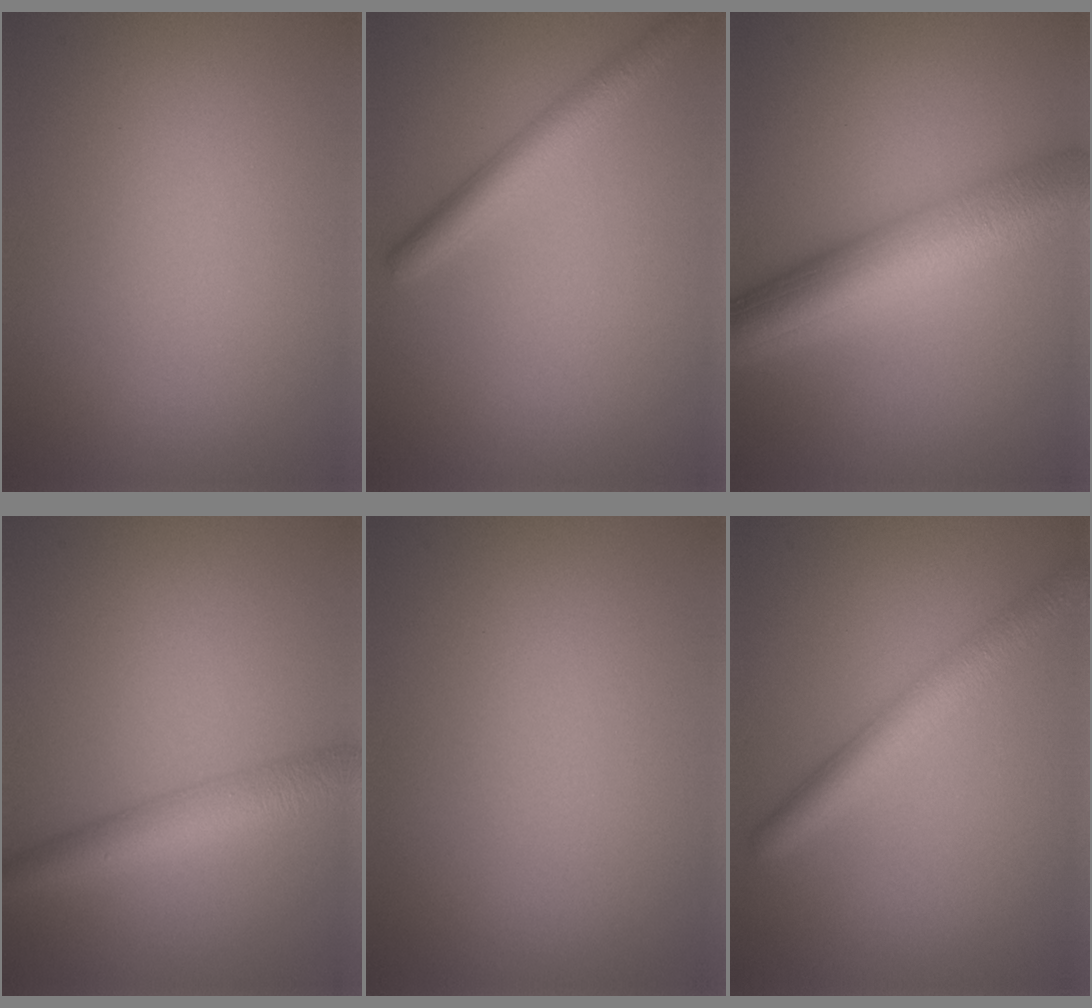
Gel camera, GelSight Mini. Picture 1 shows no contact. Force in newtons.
{"total": 2.8, "press": 2.8, "slide": 0.1}
{"total": 9.8, "press": 9.8, "slide": 0.2}
{"total": 4.3, "press": 4.3, "slide": 0.1}
{"total": 0.0}
{"total": 3.8, "press": 3.8, "slide": 0.1}